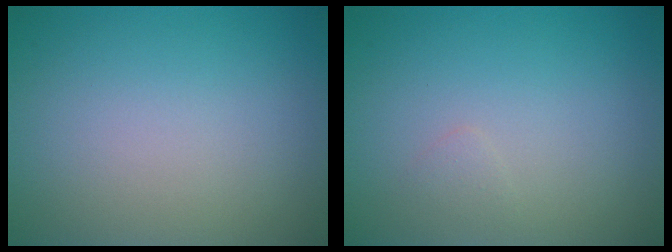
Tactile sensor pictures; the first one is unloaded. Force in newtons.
{"total": 0.6, "press": 0.6, "slide": 0.0}